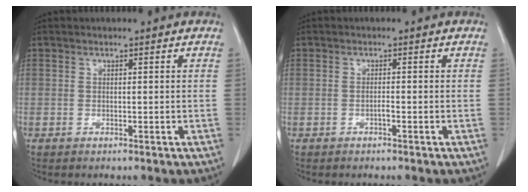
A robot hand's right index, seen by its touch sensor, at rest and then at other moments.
{"total": 0.7, "force": [-0.4, 0.0, 0.5], "torque": [-0.011, 0.001, -0.008]}